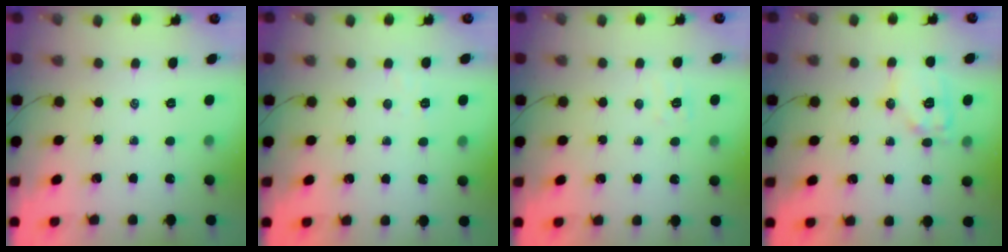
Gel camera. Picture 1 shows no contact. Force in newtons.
{"total": 2.4, "press": 2.3, "slide": 0.6}
{"total": 5.3, "press": 5.1, "slide": 1.2}
{"total": 10.7, "press": 10.7, "slide": 0.8}